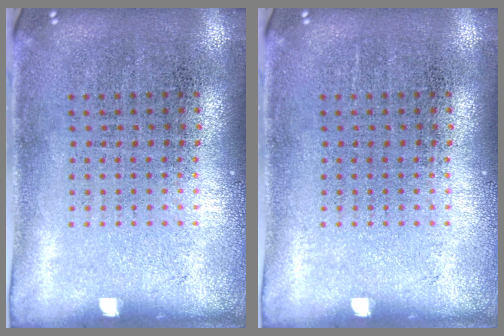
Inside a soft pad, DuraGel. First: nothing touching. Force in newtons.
{"total": 0.0}